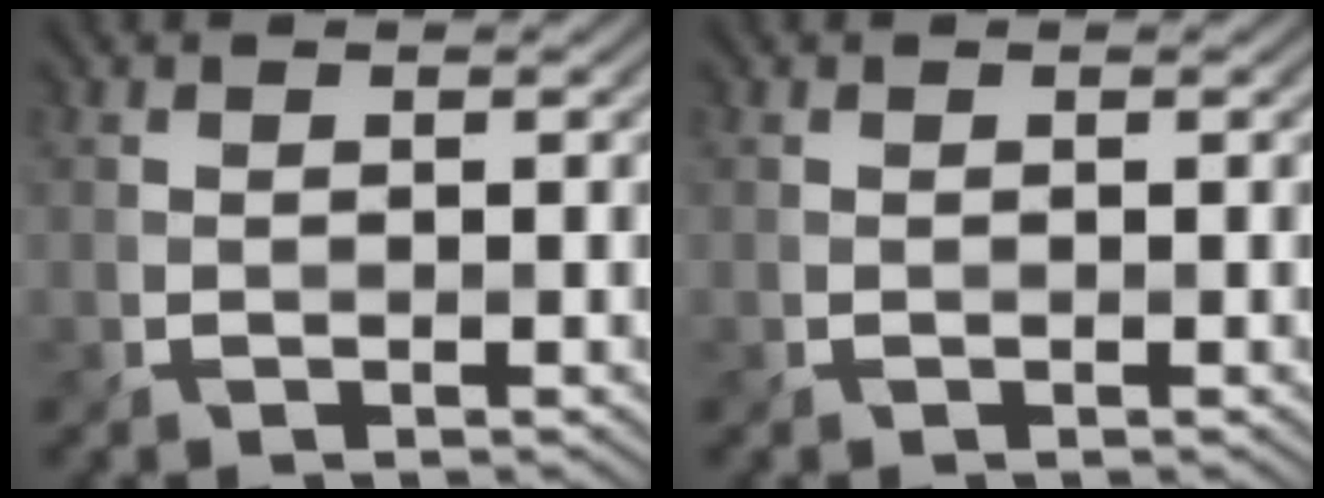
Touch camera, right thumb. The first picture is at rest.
{"total": 0.0}